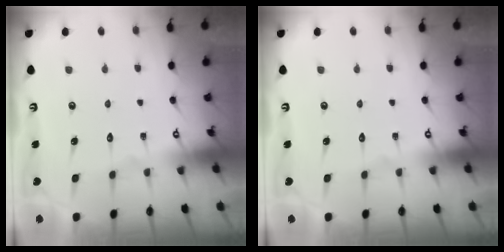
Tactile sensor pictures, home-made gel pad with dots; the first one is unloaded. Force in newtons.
{"total": 0.0}